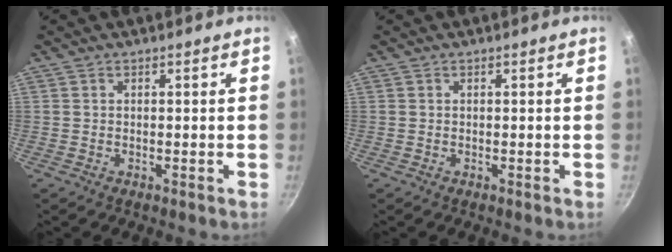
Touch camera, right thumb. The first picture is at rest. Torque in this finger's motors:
{"motor_torque": [-0.16, -0.16, 0.07, 0.09, 0.00]}